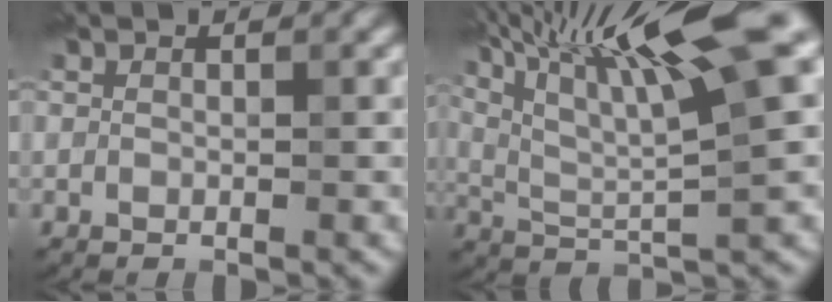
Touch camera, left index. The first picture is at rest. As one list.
[{"total": 13.3, "force": [6.6, 2.3, 11.3], "torque": [-0.201, 0.029, 0.127]}]